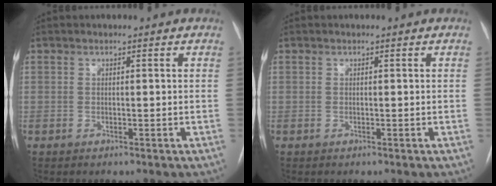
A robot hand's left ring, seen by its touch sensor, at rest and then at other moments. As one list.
[{"total": 0.0}]